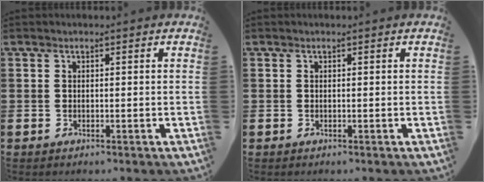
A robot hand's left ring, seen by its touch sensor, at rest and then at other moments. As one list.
[{"total": 0.0}]